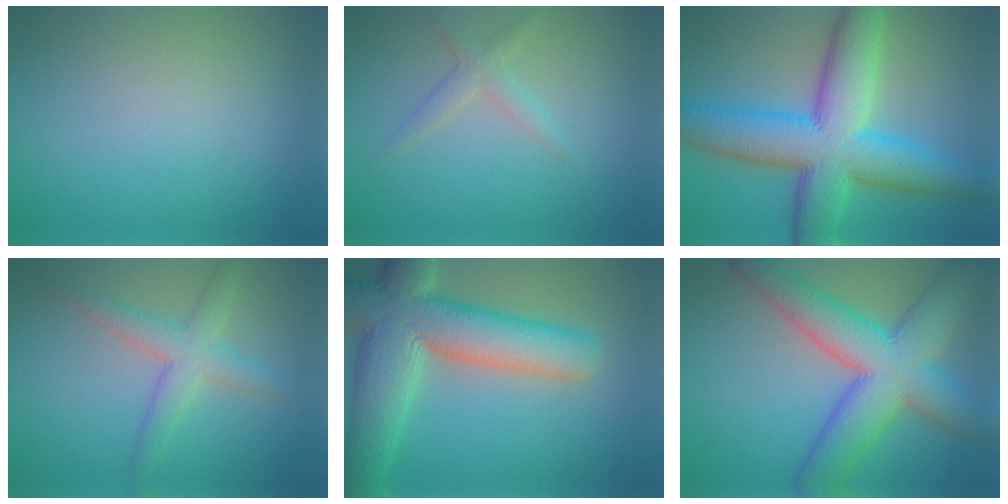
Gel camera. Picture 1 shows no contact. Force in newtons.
{"total": 1.8, "press": 1.8, "slide": 0.1}
{"total": 12.4, "press": 12.4, "slide": 0.0}
{"total": 3.6, "press": 3.6, "slide": 0.1}
{"total": 11.8, "press": 11.8, "slide": 0.9}
{"total": 10.5, "press": 10.5, "slide": 0.4}